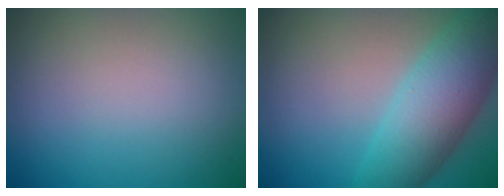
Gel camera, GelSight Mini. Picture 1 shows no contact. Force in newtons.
{"total": 6.9, "press": 6.9, "slide": 0.1}